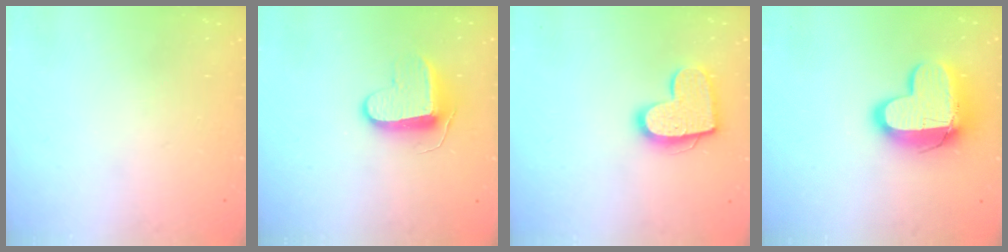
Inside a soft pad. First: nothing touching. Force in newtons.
{"total": 9.5, "press": 9.5, "slide": 0.1}
{"total": 13.9, "press": 13.9, "slide": 0.9}
{"total": 15.0, "press": 14.9, "slide": 1.3}